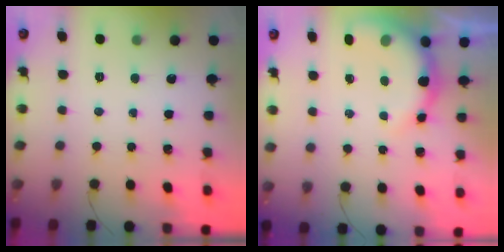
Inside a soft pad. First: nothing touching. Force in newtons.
{"total": 8.6, "press": 8.6, "slide": 0.7}